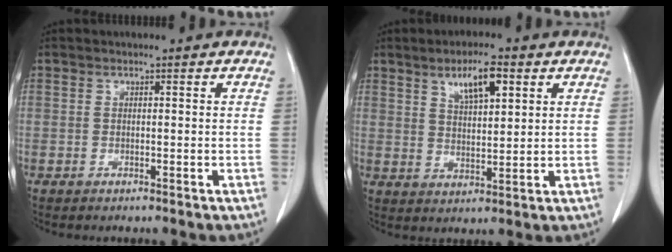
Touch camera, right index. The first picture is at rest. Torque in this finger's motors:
{"motor_torque": [0.41, 0.38, 0.28, 0.10]}